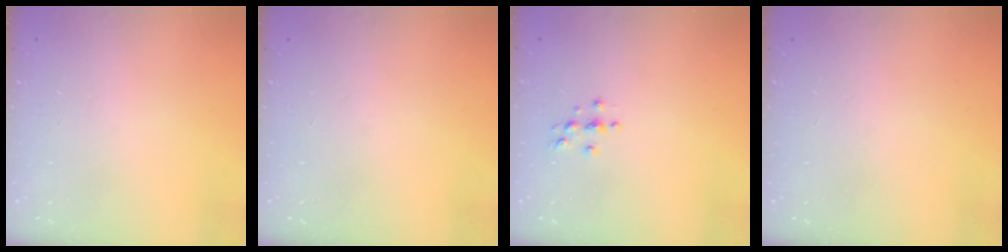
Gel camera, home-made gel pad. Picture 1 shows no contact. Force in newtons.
{"total": 0.0}
{"total": 3.5, "press": 3.4, "slide": 0.5}
{"total": 0.0}